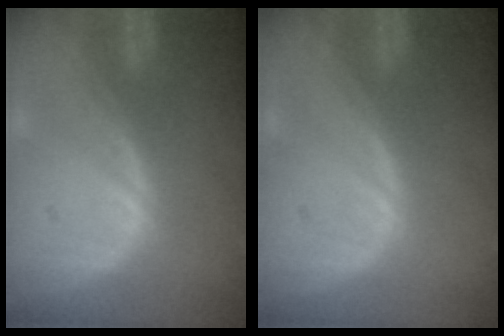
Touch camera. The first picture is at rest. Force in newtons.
{"total": 0.0}